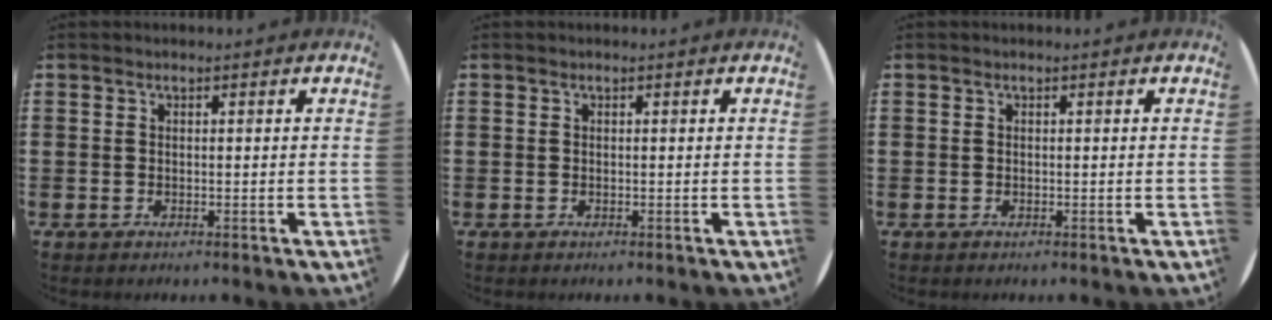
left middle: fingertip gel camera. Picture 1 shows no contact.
{"total": 0.0}
{"total": 0.0}